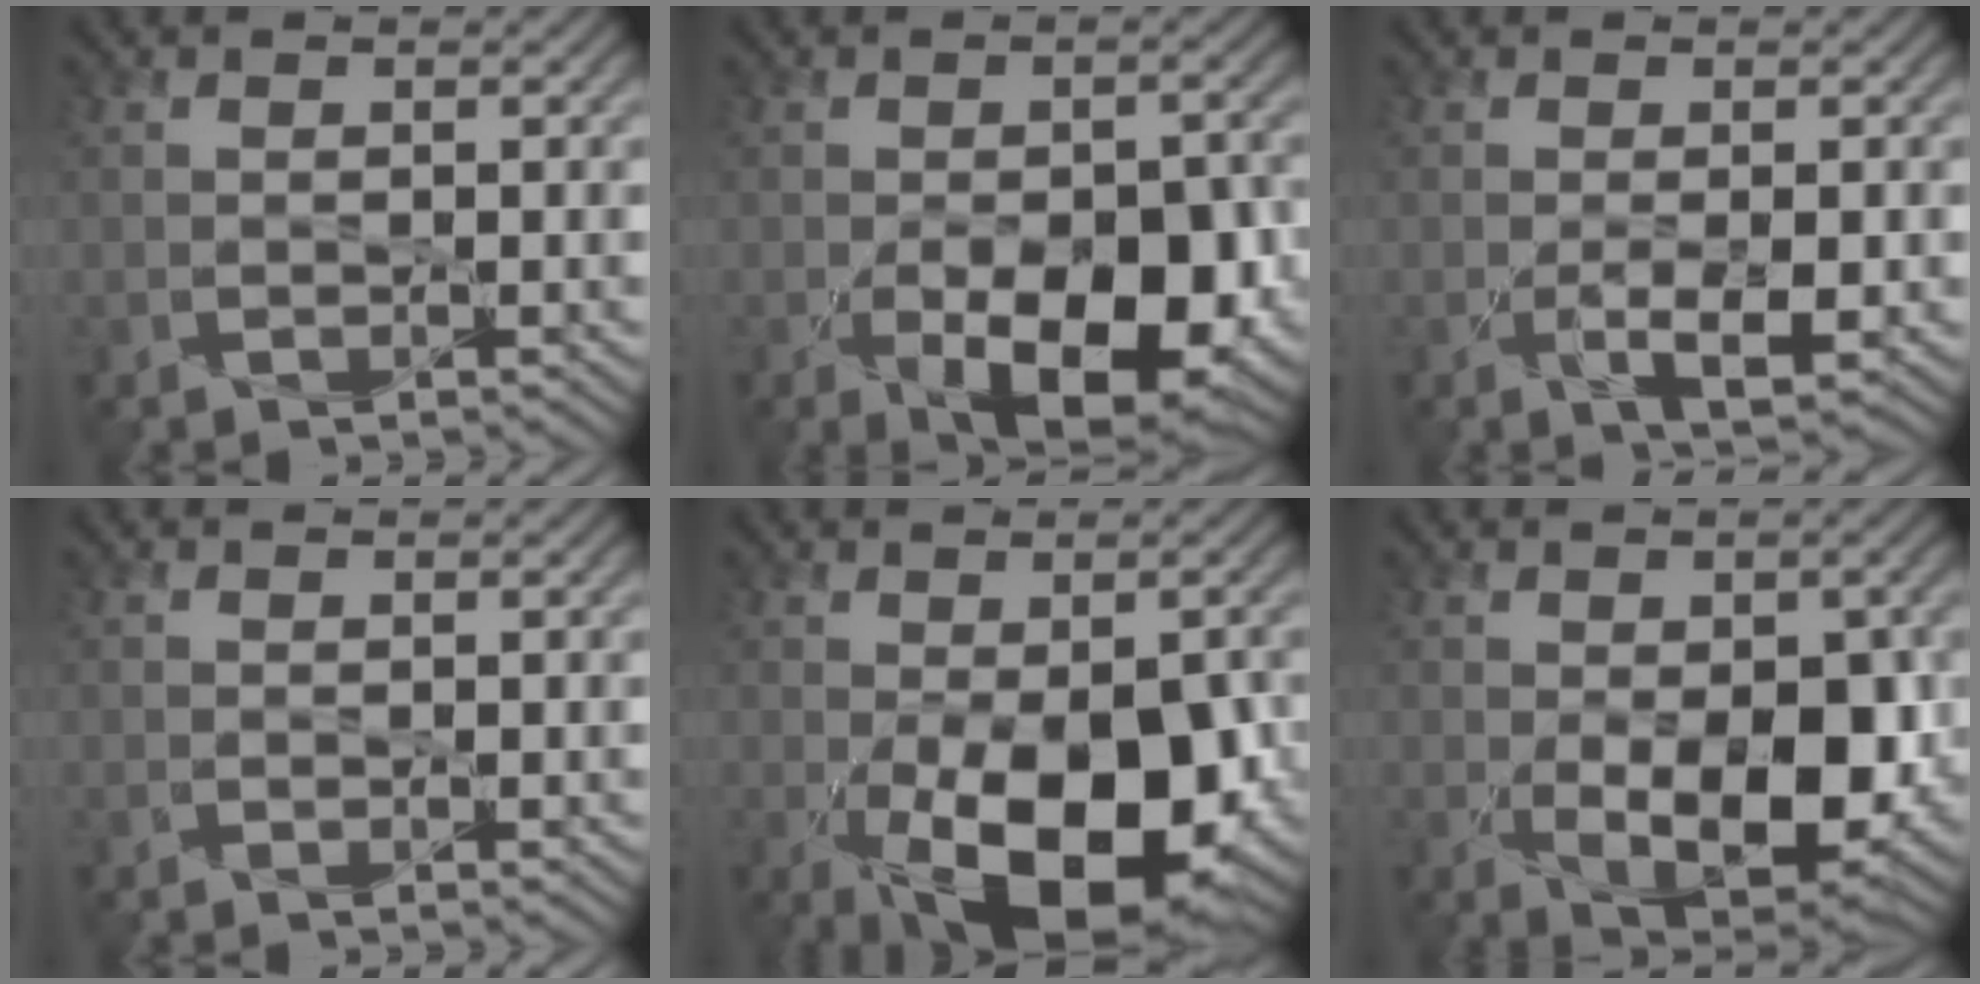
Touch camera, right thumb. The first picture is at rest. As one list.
[{"total": 11.5, "force": [-4.2, 5.9, 9.0], "torque": [-0.141, -0.028, -0.052]}, {"total": 2.7, "force": [-0.8, 0.8, 2.5], "torque": [-0.051, -0.008, -0.009]}, {"total": 0.0}, {"total": 15.0, "force": [-4.5, 7.9, 11.9], "torque": [-0.189, -0.057, -0.056]}, {"total": 10.4, "force": [-1.8, 5.8, 8.4], "torque": [-0.146, -0.036, -0.011]}]